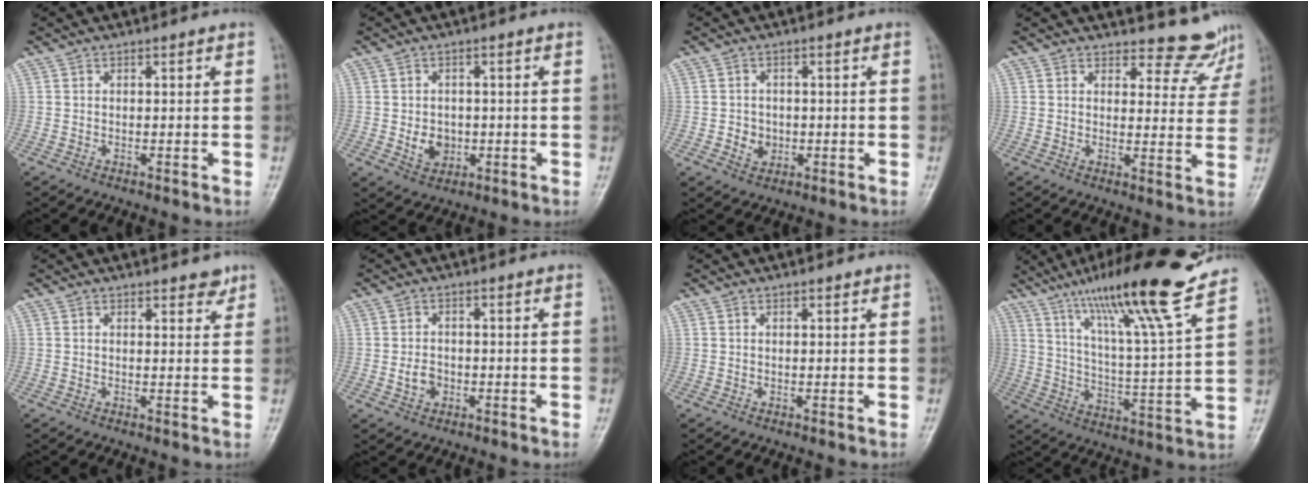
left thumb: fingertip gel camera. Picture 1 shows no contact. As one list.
[{"total": 4.7, "force": [-0.6, 3.9, 2.6], "torque": [-0.024, 0.001, -0.002]}, {"total": 3.4, "force": [-0.6, 3.0, 1.5], "torque": [-0.010, 0.003, -0.004]}, {"total": 6.8, "force": [6.5, 2.0, -0.2], "torque": [0.030, -0.064, 0.069]}, {"total": 2.7, "force": [2.1, 1.0, 1.2], "torque": [0.001, -0.013, 0.026]}, {"total": 3.1, "force": [-0.8, 2.5, 1.7], "torque": [-0.019, 0.004, -0.013]}, {"total": 0.6, "force": [0.5, 0.2, 0.3], "torque": [-0.007, -0.003, 0.007]}, {"total": 20.7, "force": [14.9, 1.1, 14.3], "torque": [-0.212, -0.063, 0.246]}]